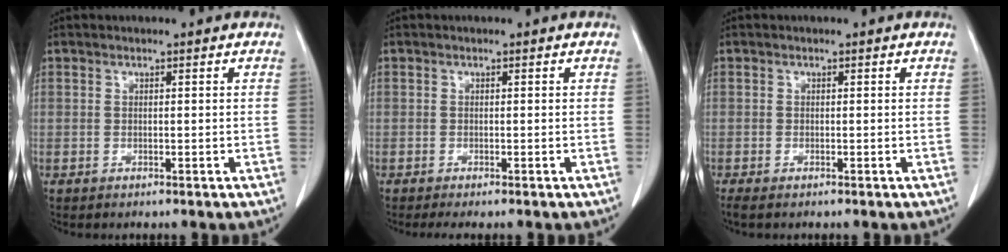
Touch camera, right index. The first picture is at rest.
{"total": 2.0, "force": [-1.5, 0.1, 1.2], "torque": [-0.017, -0.004, -0.022]}
{"total": 1.6, "force": [-1.3, 0.2, 0.9], "torque": [-0.013, -0.005, -0.019]}